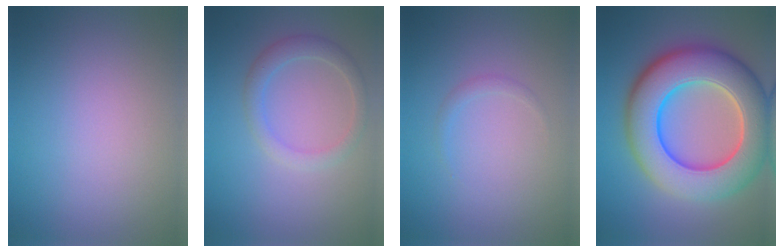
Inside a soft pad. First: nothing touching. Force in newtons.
{"total": 2.3, "press": 2.3, "slide": 0.0}
{"total": 0.7, "press": 0.7, "slide": 0.0}
{"total": 12.5, "press": 12.5, "slide": 0.4}